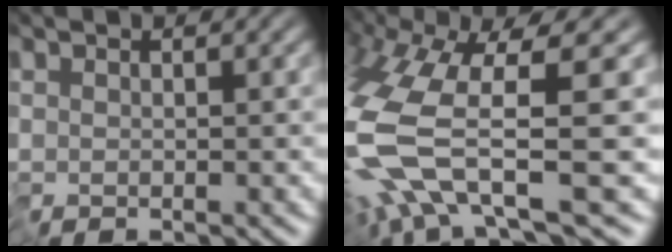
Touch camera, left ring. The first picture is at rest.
{"total": 10.3, "force": [-2.5, 2.5, 9.7], "torque": [-0.215, -0.018, -0.037]}